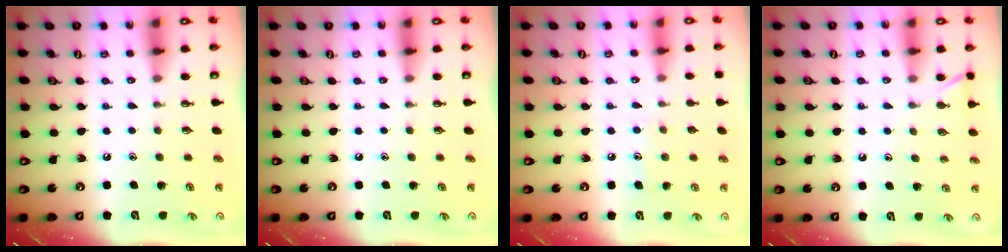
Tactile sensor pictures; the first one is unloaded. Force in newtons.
{"total": 0.0}
{"total": 6.4, "press": 6.3, "slide": 0.6}
{"total": 3.9, "press": 3.9, "slide": 0.5}